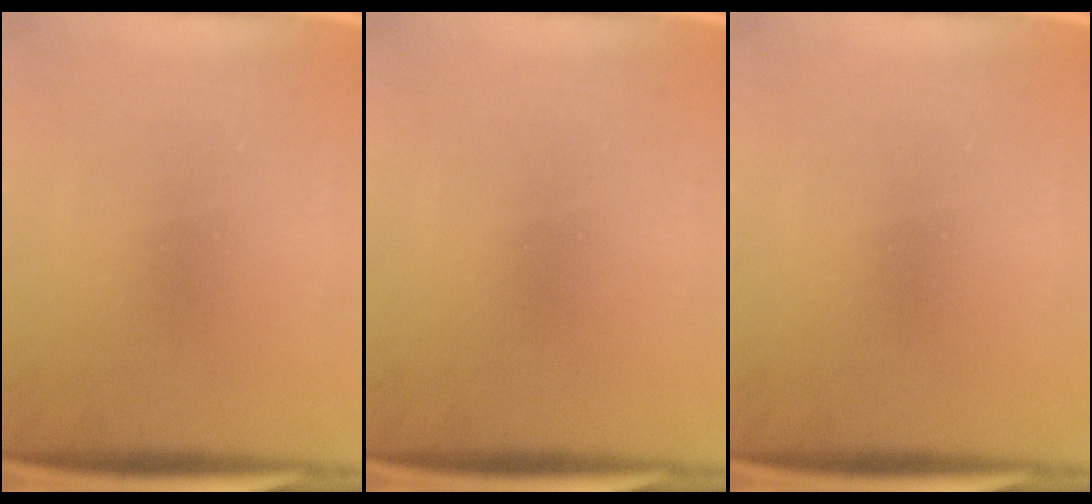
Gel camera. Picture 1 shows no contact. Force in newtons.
{"total": 0.0}
{"total": 0.0}